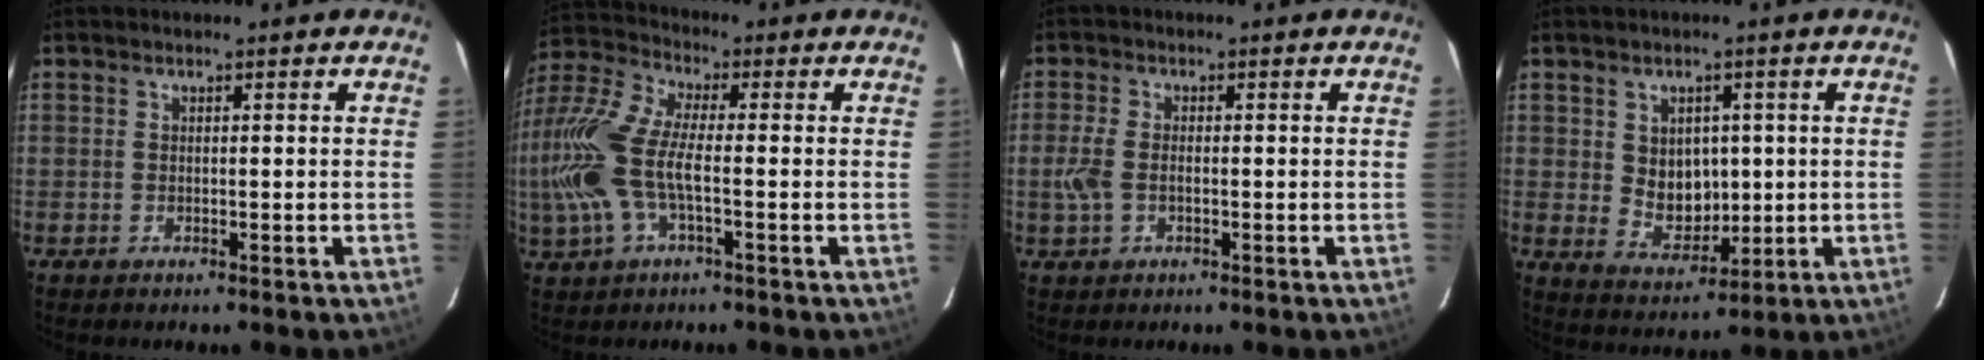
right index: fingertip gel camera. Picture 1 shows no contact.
{"total": 15.4, "force": [-2.2, 6.1, 13.9], "torque": [-0.294, 0.002, -0.047]}
{"total": 4.0, "force": [-0.8, 2.3, 3.2], "torque": [-0.073, 0.001, -0.014]}
{"total": 7.0, "force": [0.9, 5.7, 3.8], "torque": [-0.067, 0.002, 0.033]}